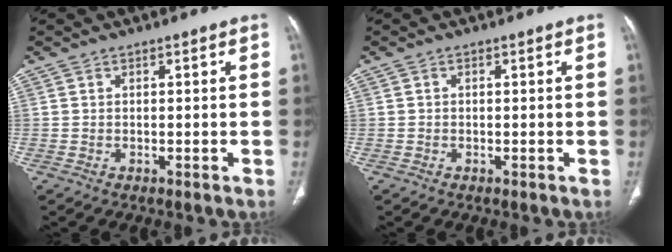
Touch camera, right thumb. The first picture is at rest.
{"total": 0.0}